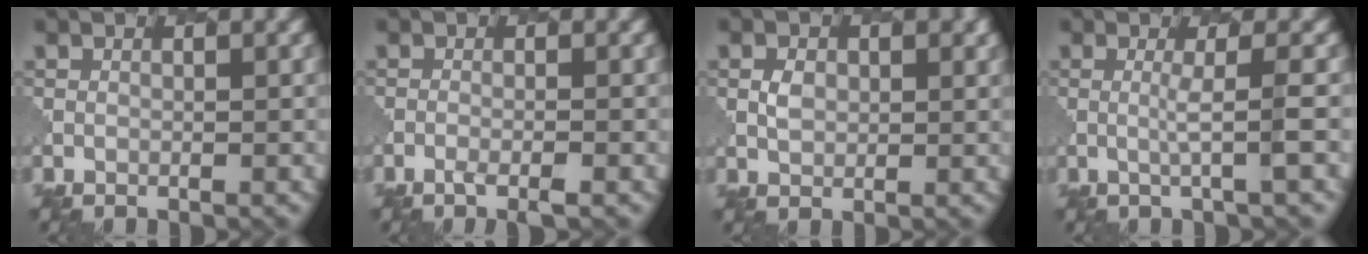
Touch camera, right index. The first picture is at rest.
{"total": 1.6, "force": [-0.9, 0.4, 1.3], "torque": [-0.020, 0.001, -0.021]}
{"total": 1.6, "force": [0.7, 1.3, 0.7], "torque": [-0.014, -0.001, 0.013]}
{"total": 1.9, "force": [0.1, 0.2, 1.8], "torque": [-0.030, -0.003, -0.005]}